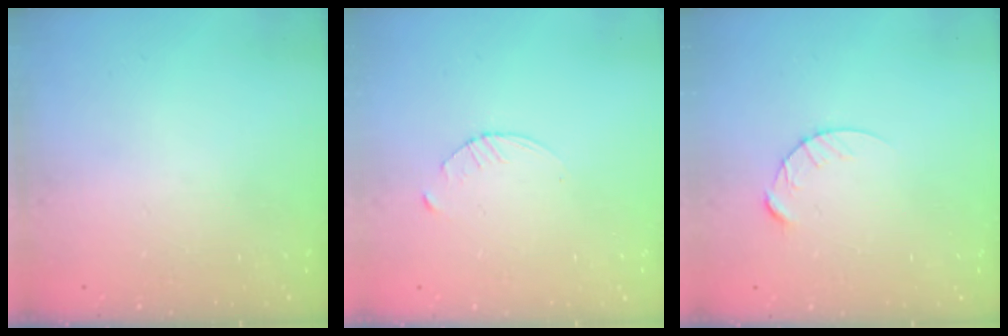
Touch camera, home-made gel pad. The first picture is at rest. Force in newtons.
{"total": 2.9, "press": 2.9, "slide": 0.4}
{"total": 5.7, "press": 5.7, "slide": 0.5}